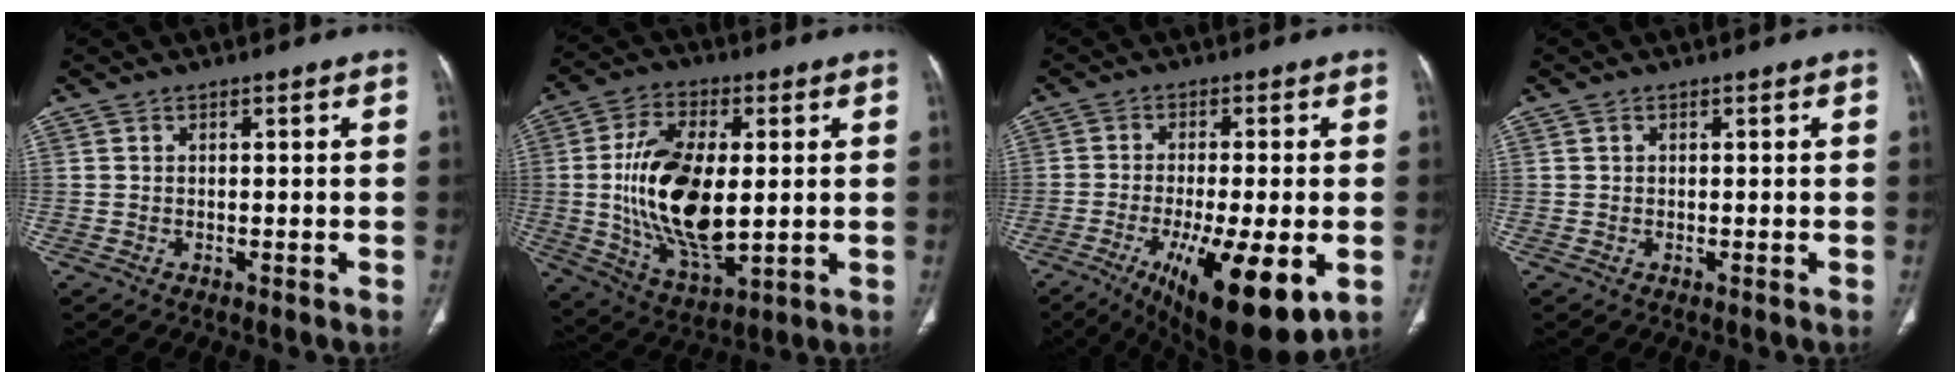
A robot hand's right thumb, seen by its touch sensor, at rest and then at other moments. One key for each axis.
{"total": 18.0, "fx": 0.1, "fy": 8.4, "fz": 15.9, "tx": -0.300, "ty": -0.017, "tz": 0.010}
{"total": 18.1, "fx": -6.5, "fy": 5.3, "fz": 16.1, "tx": -0.234, "ty": -0.021, "tz": -0.086}
{"total": 0.0}